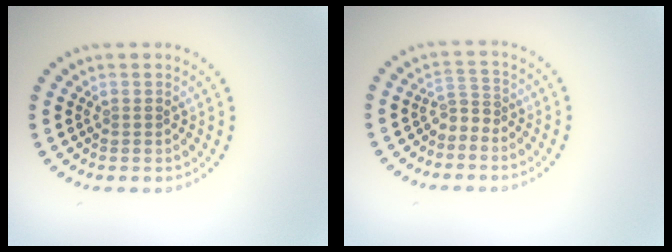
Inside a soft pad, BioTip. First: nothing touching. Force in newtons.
{"total": 1.7, "press": 1.1, "slide": 1.3}